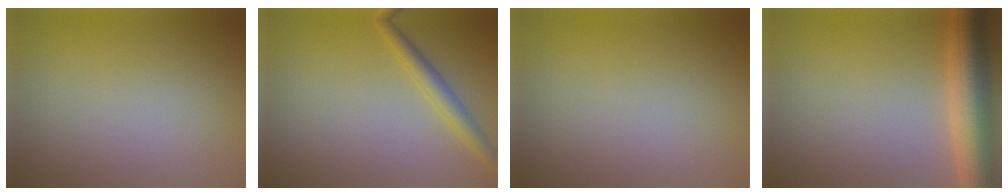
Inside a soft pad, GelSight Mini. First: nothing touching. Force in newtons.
{"total": 2.4, "press": 2.4, "slide": 0.1}
{"total": 0.0}
{"total": 7.3, "press": 7.3, "slide": 0.2}